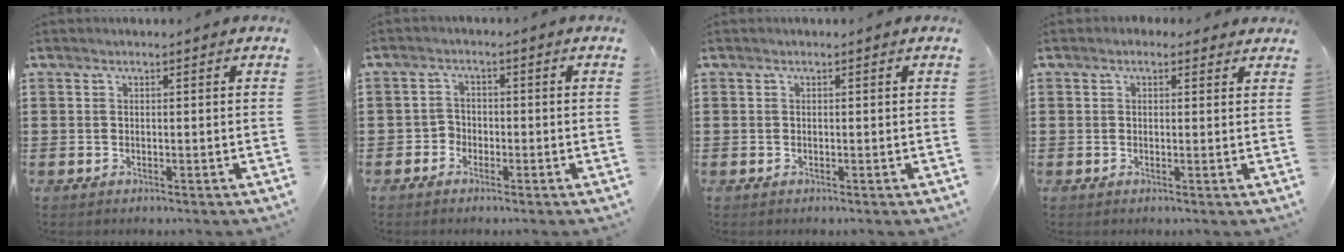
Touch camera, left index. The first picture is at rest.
{"total": 2.1, "force": [-1.4, 1.6, 0.2], "torque": [-0.013, 0.005, -0.032]}
{"total": 0.0}
{"total": 1.2, "force": [0.7, 0.8, 0.5], "torque": [-0.013, 0.008, 0.012]}